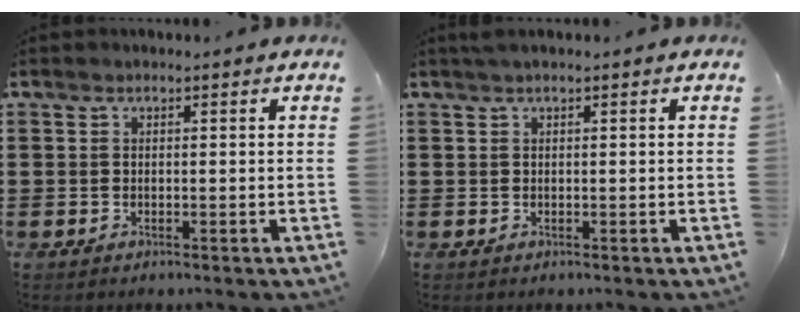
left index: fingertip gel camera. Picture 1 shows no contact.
{"total": 0.9, "force": [0.6, 0.0, 0.6], "torque": [-0.013, 0.001, 0.013]}